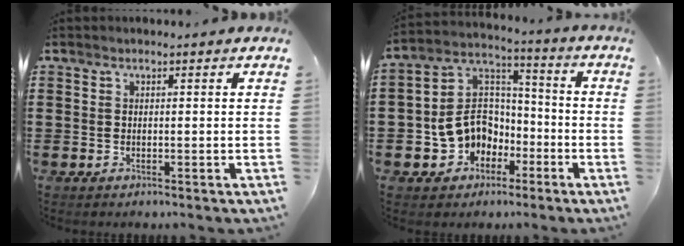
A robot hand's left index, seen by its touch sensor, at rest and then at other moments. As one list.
[{"total": 8.9, "force": [-3.0, 7.8, 3.1], "torque": [-0.095, 0.010, -0.057]}]